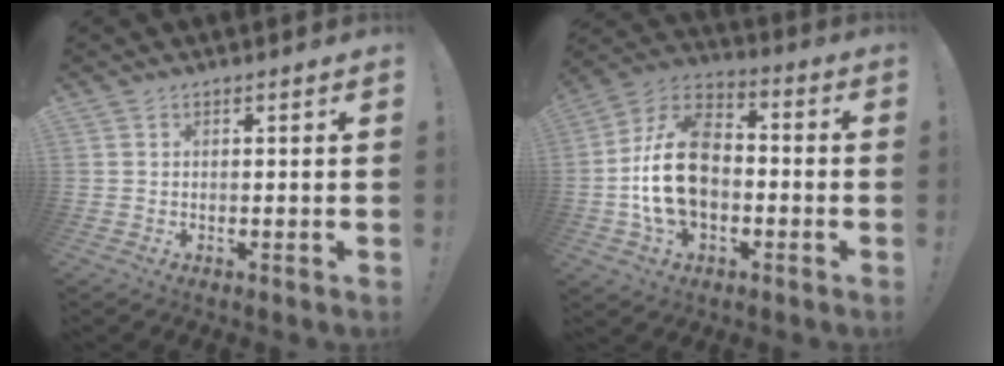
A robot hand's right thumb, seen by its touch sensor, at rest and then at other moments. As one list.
[{"total": 18.7, "force": [-2.6, 13.0, 13.2], "torque": [-0.236, 0.036, -0.037]}]